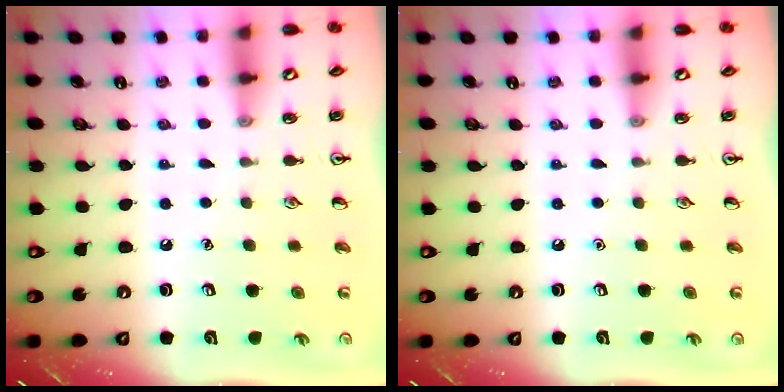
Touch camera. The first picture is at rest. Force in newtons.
{"total": 0.0}